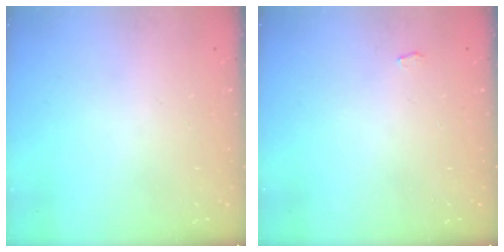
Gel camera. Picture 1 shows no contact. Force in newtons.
{"total": 2.7, "press": 2.7, "slide": 0.3}